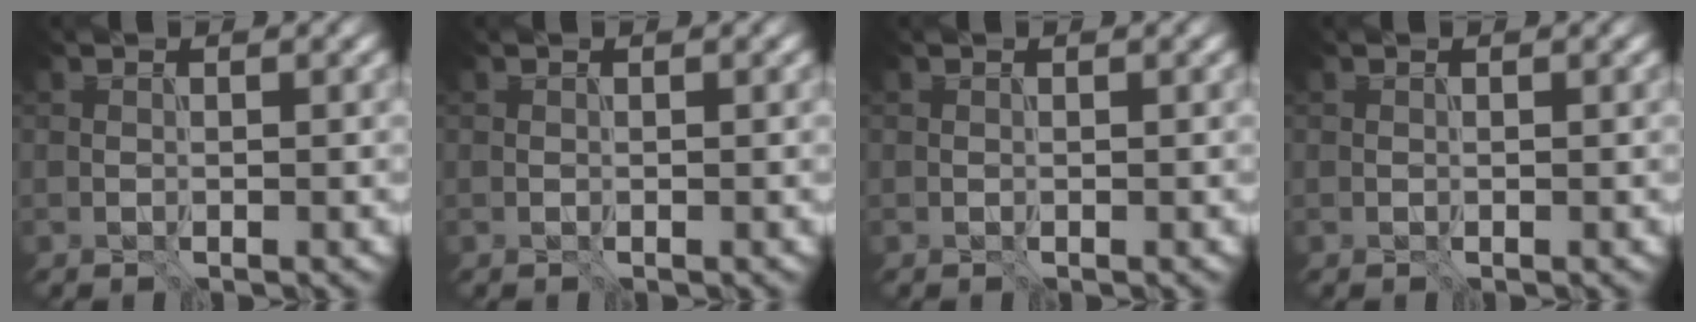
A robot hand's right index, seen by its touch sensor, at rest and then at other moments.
{"total": 0.0}
{"total": 0.0}
{"total": 0.0}